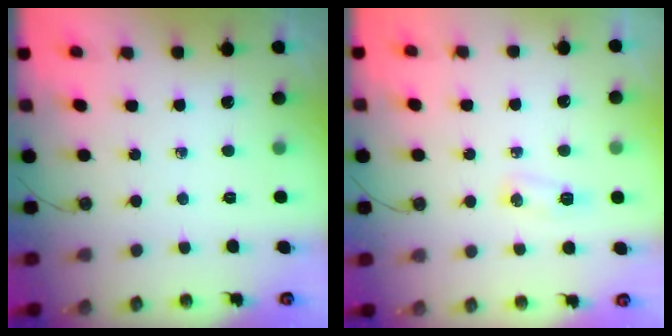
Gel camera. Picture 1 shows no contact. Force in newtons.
{"total": 5.7, "press": 5.4, "slide": 1.8}